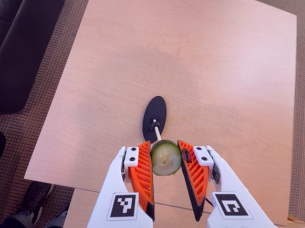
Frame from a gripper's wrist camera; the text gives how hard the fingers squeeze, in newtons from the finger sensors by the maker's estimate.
{"total": 9.9, "left": 10.4, "right": 9.4}